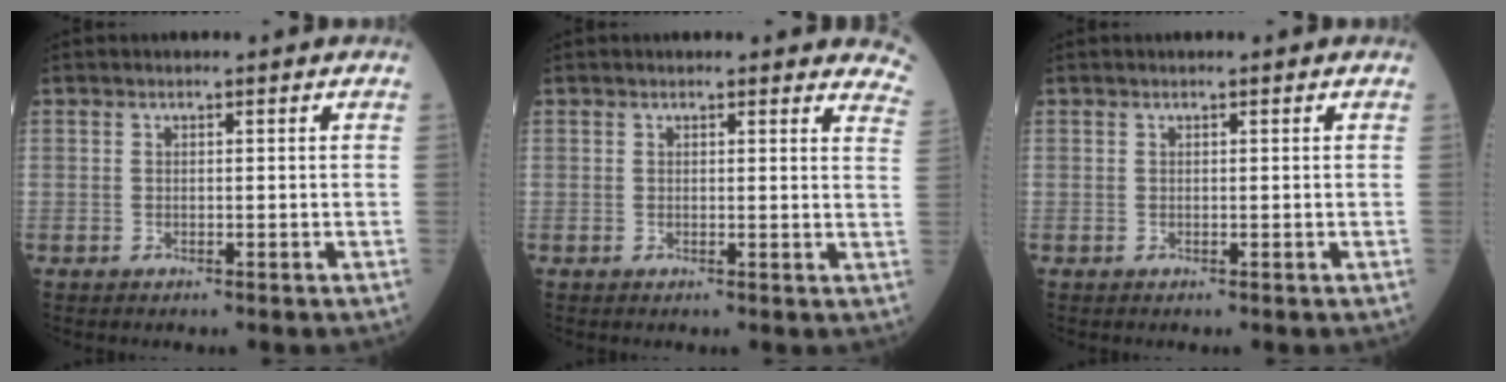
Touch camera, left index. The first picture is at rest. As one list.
[{"total": 8.9, "force": [8.4, 2.1, 1.9], "torque": [0.016, -0.025, 0.053]}, {"total": 0.0}]